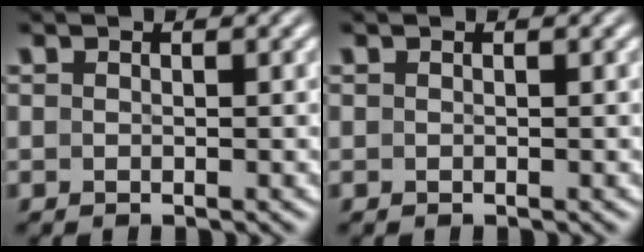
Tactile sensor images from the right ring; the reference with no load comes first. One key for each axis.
{"total": 0.0}